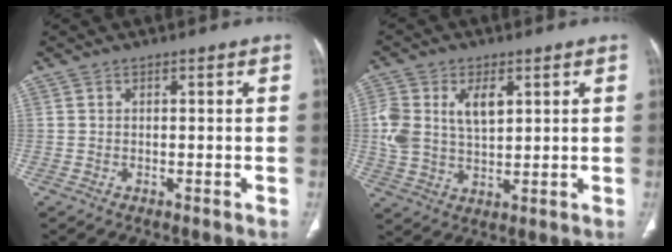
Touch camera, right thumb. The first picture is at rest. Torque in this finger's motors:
{"motor_torque": [0.09, 0.10, 0.33, 0.37, 0.05]}